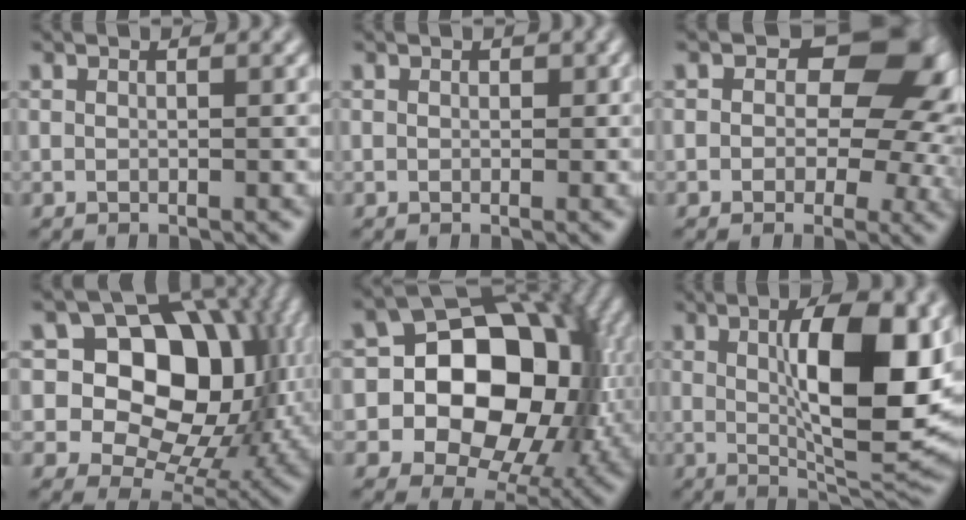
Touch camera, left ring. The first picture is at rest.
{"total": 0.6, "force": [0.1, 0.5, 0.3], "torque": [-0.002, 0.009, 0.000]}
{"total": 11.0, "force": [1.5, 7.1, 8.3], "torque": [-0.110, 0.002, 0.034]}
{"total": 12.6, "force": [2.3, 9.2, 8.3], "torque": [-0.127, 0.014, 0.044]}
{"total": 14.1, "force": [-0.6, 10.7, 9.2], "torque": [-0.112, 0.015, -0.016]}
{"total": 9.9, "force": [0.9, 2.7, 9.4], "torque": [-0.141, 0.001, 0.028]}